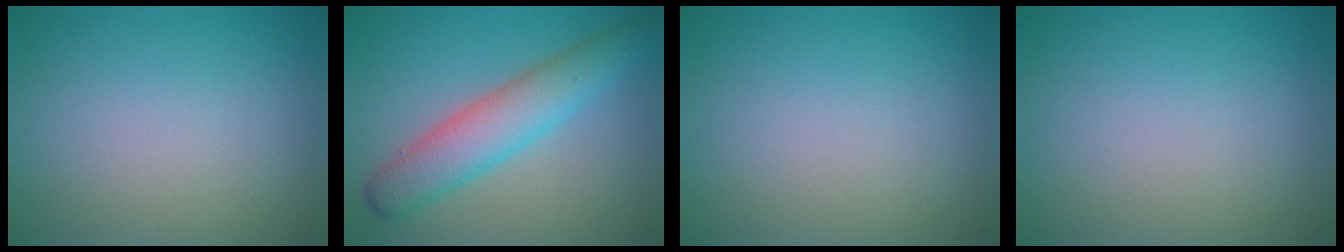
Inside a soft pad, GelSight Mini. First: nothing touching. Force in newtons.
{"total": 5.3, "press": 5.3, "slide": 0.1}
{"total": 0.0}
{"total": 0.0}